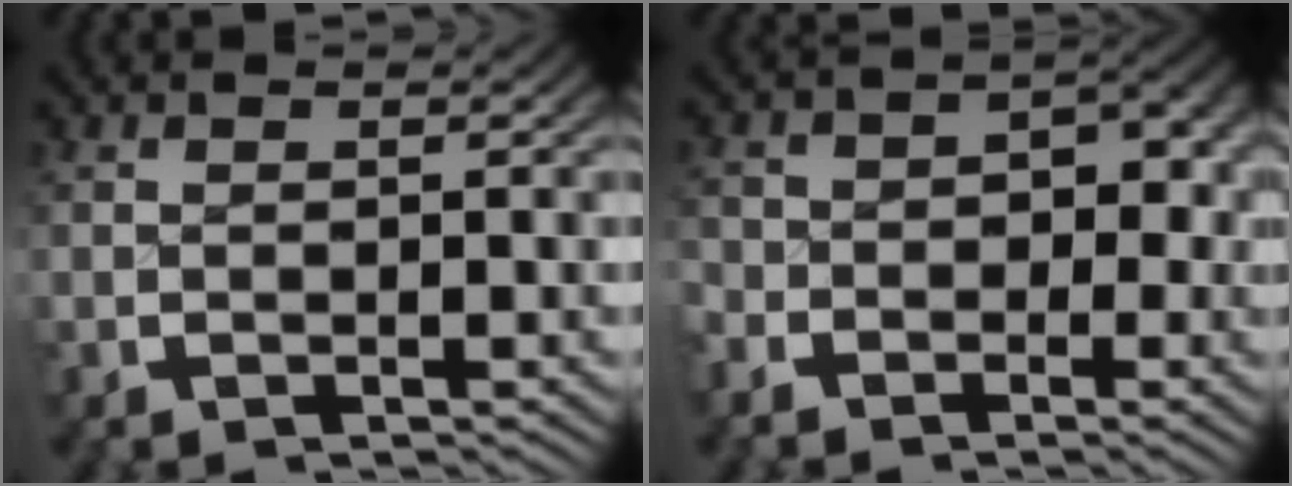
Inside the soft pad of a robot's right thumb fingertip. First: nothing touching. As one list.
[{"total": 4.1, "force": [-1.3, 3.1, 2.2], "torque": [-0.024, -0.015, -0.025]}]